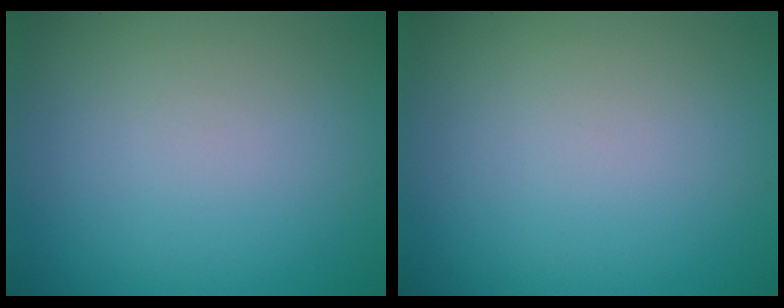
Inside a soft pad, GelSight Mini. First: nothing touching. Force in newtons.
{"total": 0.0}